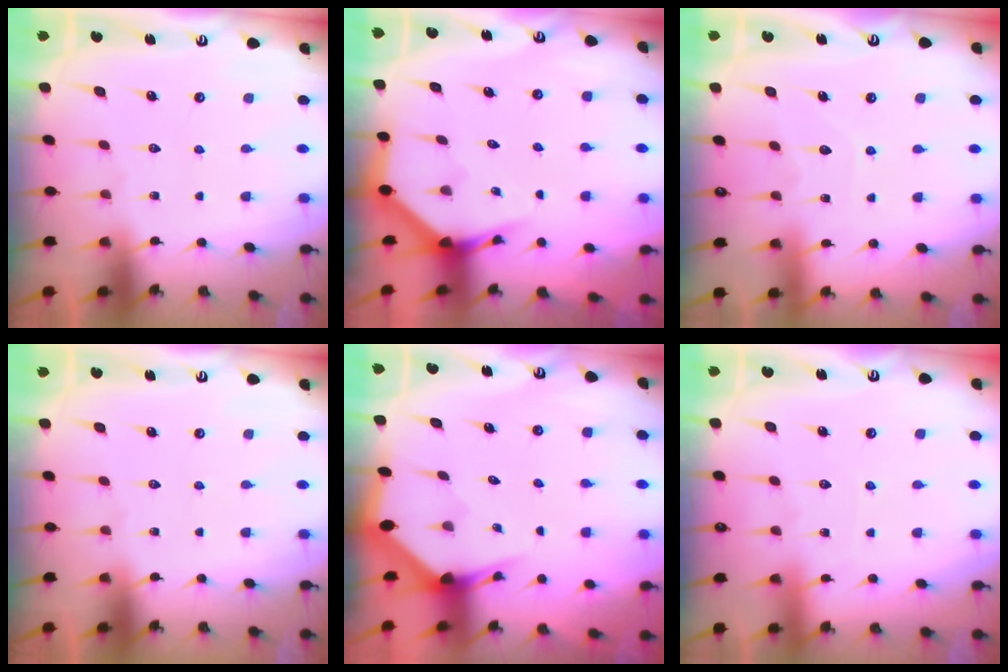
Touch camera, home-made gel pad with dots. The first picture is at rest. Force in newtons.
{"total": 3.9, "press": 3.9, "slide": 0.2}
{"total": 5.9, "press": 5.9, "slide": 0.5}
{"total": 0.0}
{"total": 3.3, "press": 3.3, "slide": 0.2}
{"total": 2.7, "press": 2.7, "slide": 0.1}